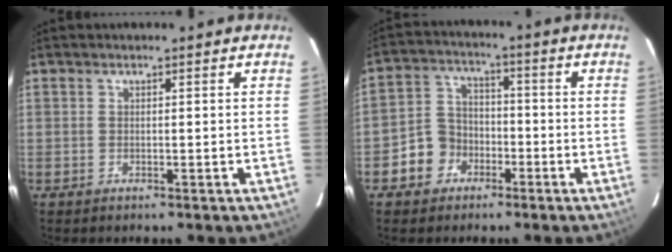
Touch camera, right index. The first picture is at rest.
{"total": 7.2, "force": [-3.7, 6.0, 1.5], "torque": [-0.039, 0.030, -0.060]}